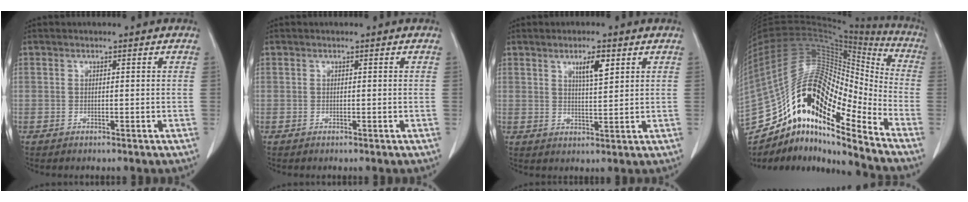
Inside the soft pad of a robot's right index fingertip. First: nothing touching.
{"total": 0.0}
{"total": 4.3, "force": [2.2, 0.8, 3.6], "torque": [-0.064, -0.001, 0.040]}
{"total": 23.9, "force": [-15.4, 6.1, 17.2], "torque": [-0.340, 0.032, -0.267]}